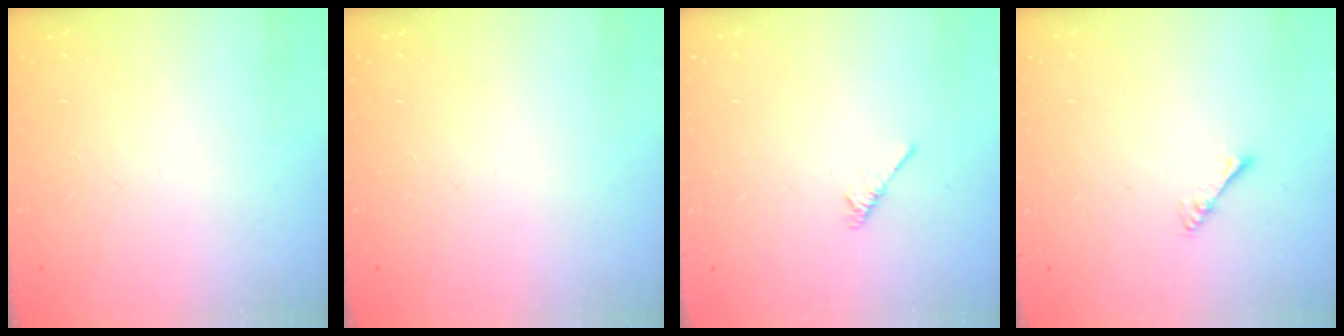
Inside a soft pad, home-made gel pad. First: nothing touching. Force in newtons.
{"total": 0.0}
{"total": 1.9, "press": 1.8, "slide": 0.5}
{"total": 3.5, "press": 3.5, "slide": 0.6}